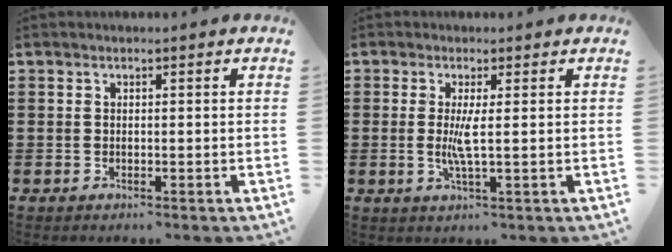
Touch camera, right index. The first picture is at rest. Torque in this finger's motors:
{"motor_torque": [2.14, 0.00, 0.09, 0.03]}